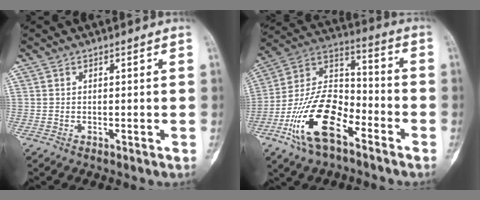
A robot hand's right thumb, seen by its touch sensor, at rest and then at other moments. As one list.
[{"total": 18.0, "force": [-9.0, 8.8, 12.9], "torque": [-0.231, 0.064, -0.175]}]